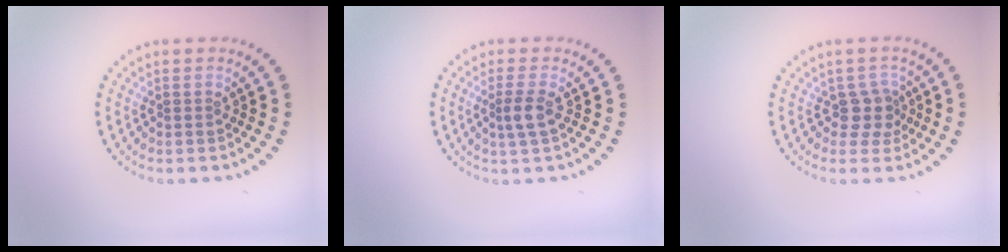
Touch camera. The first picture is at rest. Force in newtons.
{"total": 1.8, "press": 1.5, "slide": 1.0}
{"total": 2.0, "press": 1.6, "slide": 1.2}